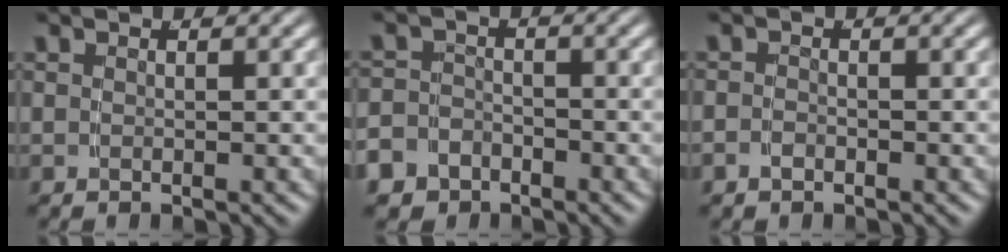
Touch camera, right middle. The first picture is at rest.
{"total": 5.3, "force": [-3.2, 4.1, 0.8], "torque": [-0.025, -0.021, -0.057]}
{"total": 1.1, "force": [-1.0, 0.4, 0.2], "torque": [-0.009, -0.009, -0.014]}